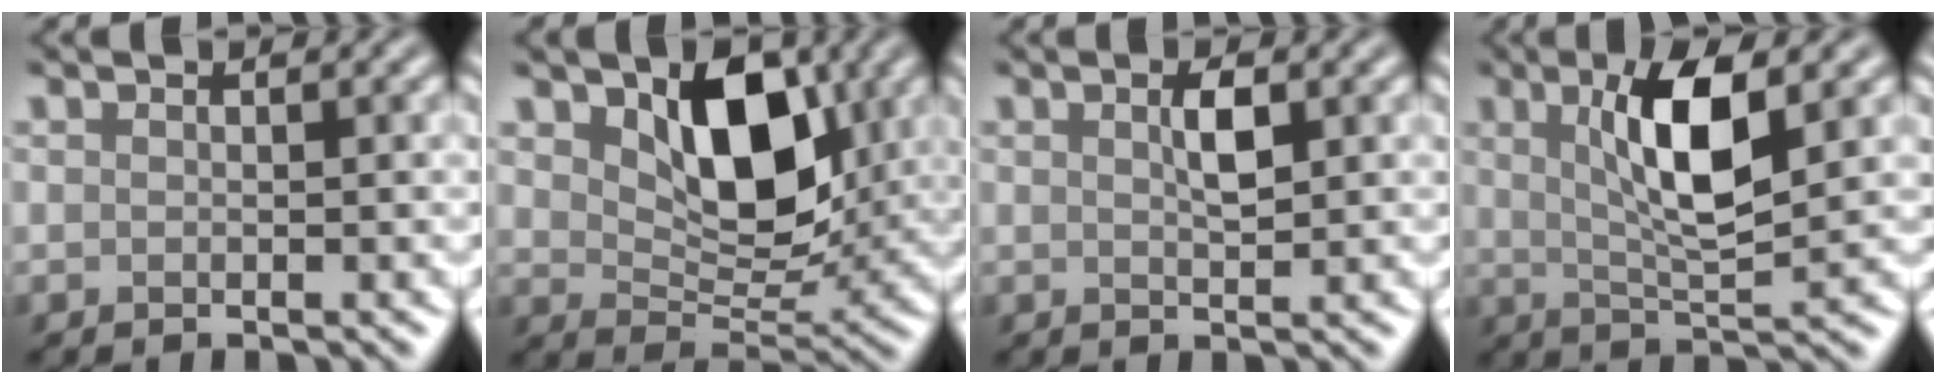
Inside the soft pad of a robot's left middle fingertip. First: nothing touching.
{"total": 6.9, "force": [2.3, 4.1, 5.0], "torque": [-0.082, -0.014, 0.045]}
{"total": 1.5, "force": [0.4, 0.3, 1.5], "torque": [-0.026, 0.000, 0.012]}
{"total": 6.1, "force": [1.5, 1.5, 5.8], "torque": [-0.101, -0.002, 0.034]}